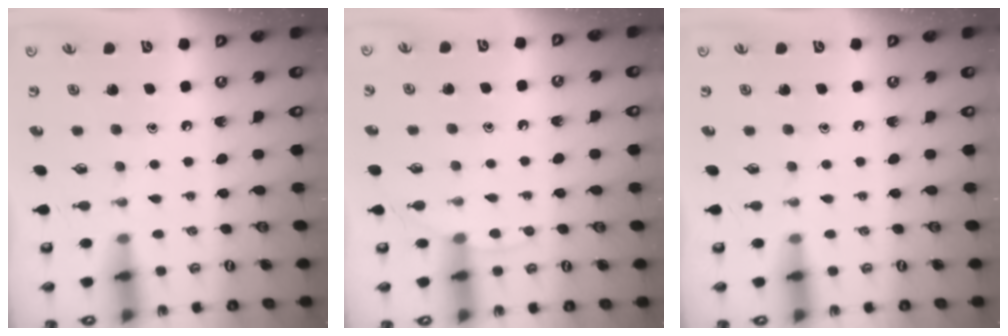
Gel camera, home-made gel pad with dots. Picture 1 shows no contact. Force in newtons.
{"total": 4.2, "press": 4.2, "slide": 0.5}
{"total": 0.0}